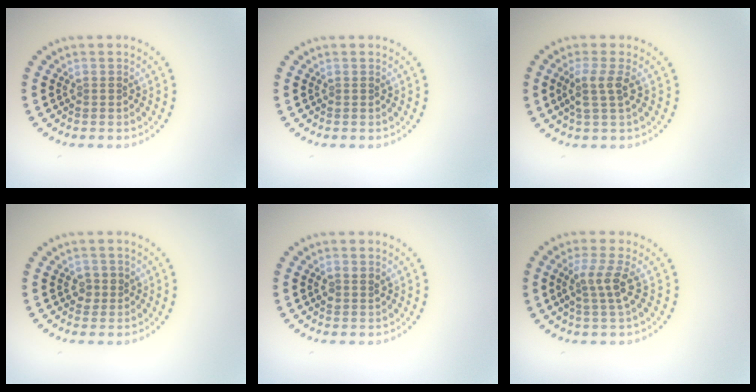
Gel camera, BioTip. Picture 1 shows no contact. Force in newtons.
{"total": 0.0}
{"total": 2.4, "press": 1.9, "slide": 1.4}
{"total": 1.3, "press": 1.2, "slide": 0.4}
{"total": 1.2, "press": 1.1, "slide": 0.4}
{"total": 2.7, "press": 2.0, "slide": 1.8}